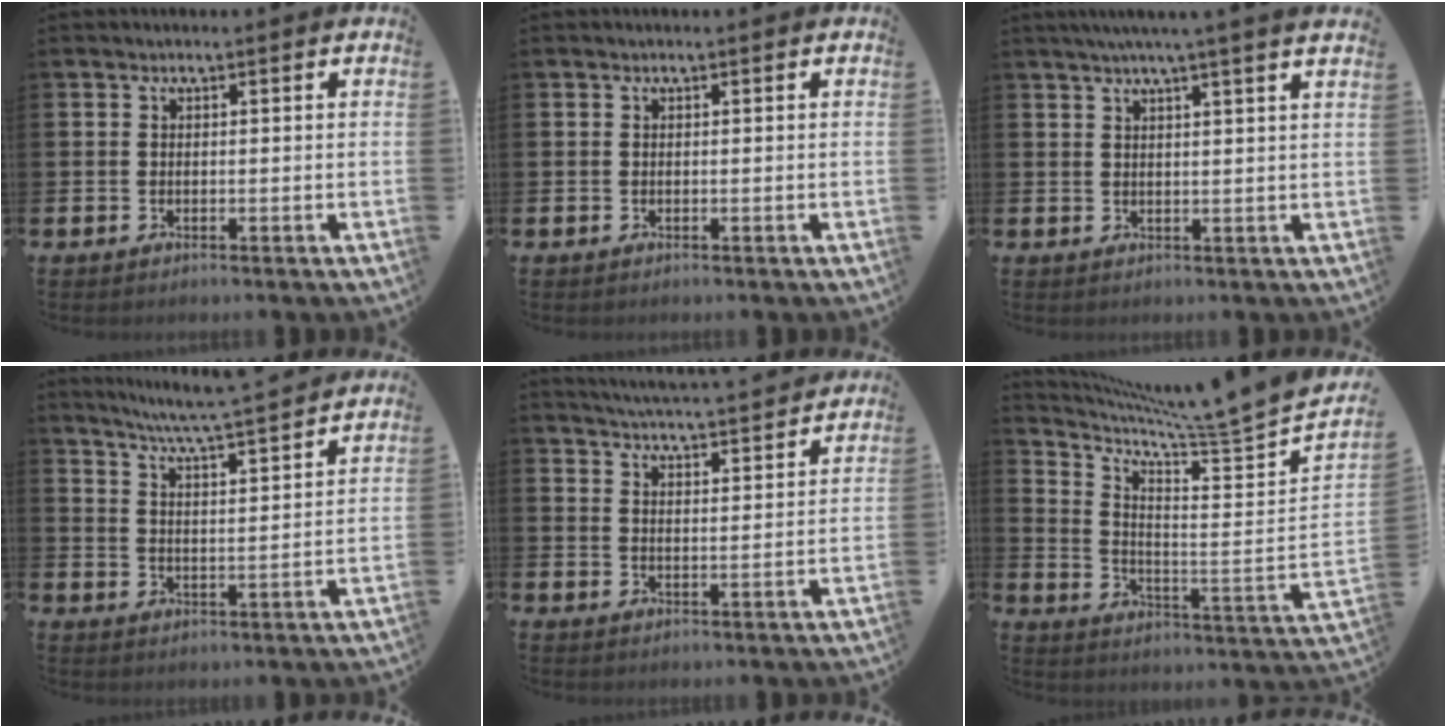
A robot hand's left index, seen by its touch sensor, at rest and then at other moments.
{"total": 0.0}
{"total": 3.6, "force": [3.1, -1.1, 1.3], "torque": [-0.027, -0.012, 0.056]}
{"total": 6.7, "force": [6.3, -0.6, 2.1], "torque": [-0.057, -0.050, 0.107]}
{"total": 5.0, "force": [5.0, -0.2, 0.5], "torque": [-0.024, -0.041, 0.087]}
{"total": 6.4, "force": [5.9, -0.4, 2.6], "torque": [-0.063, -0.079, 0.084]}